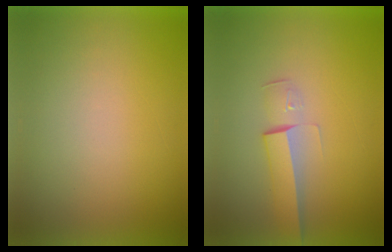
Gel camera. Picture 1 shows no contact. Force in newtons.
{"total": 2.9}